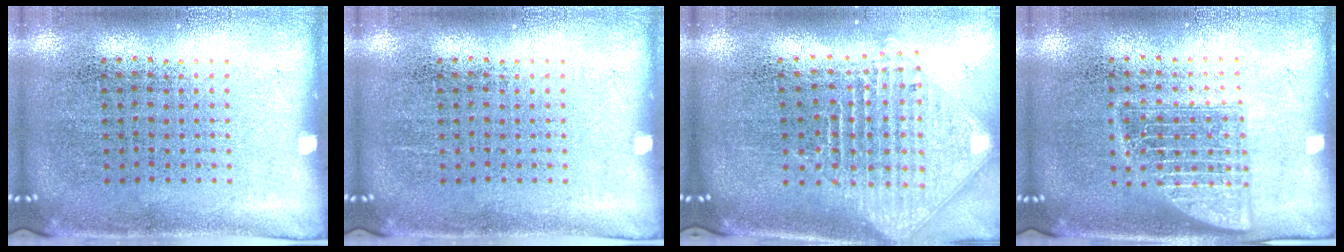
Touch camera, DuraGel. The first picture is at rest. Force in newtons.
{"total": 0.0}
{"total": 2.5, "press": 1.8, "slide": 1.6}
{"total": 1.8, "press": 1.7, "slide": 0.3}